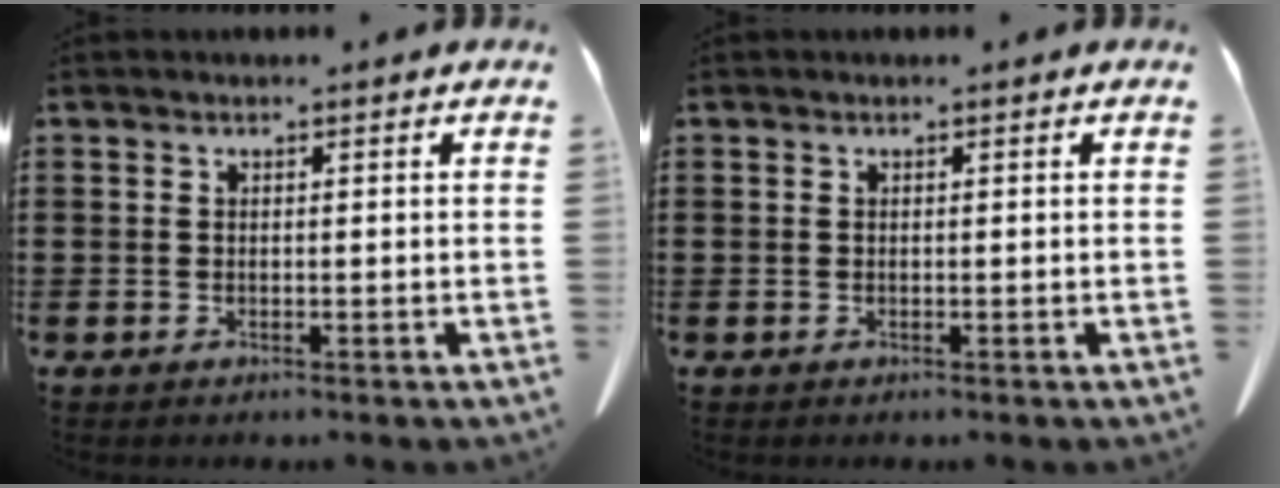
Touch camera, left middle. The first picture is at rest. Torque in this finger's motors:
{"motor_torque": [-0.99, -1.15, 0.04, -0.01]}